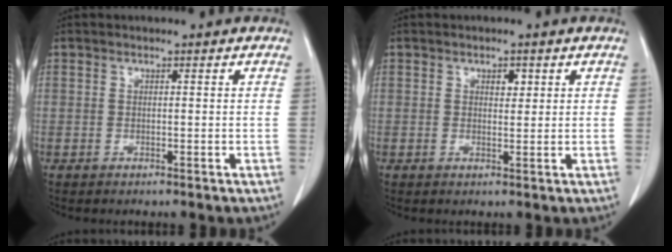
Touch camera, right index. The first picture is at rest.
{"total": 1.7, "force": [0.8, 0.9, 1.1], "torque": [-0.017, 0.000, 0.013]}